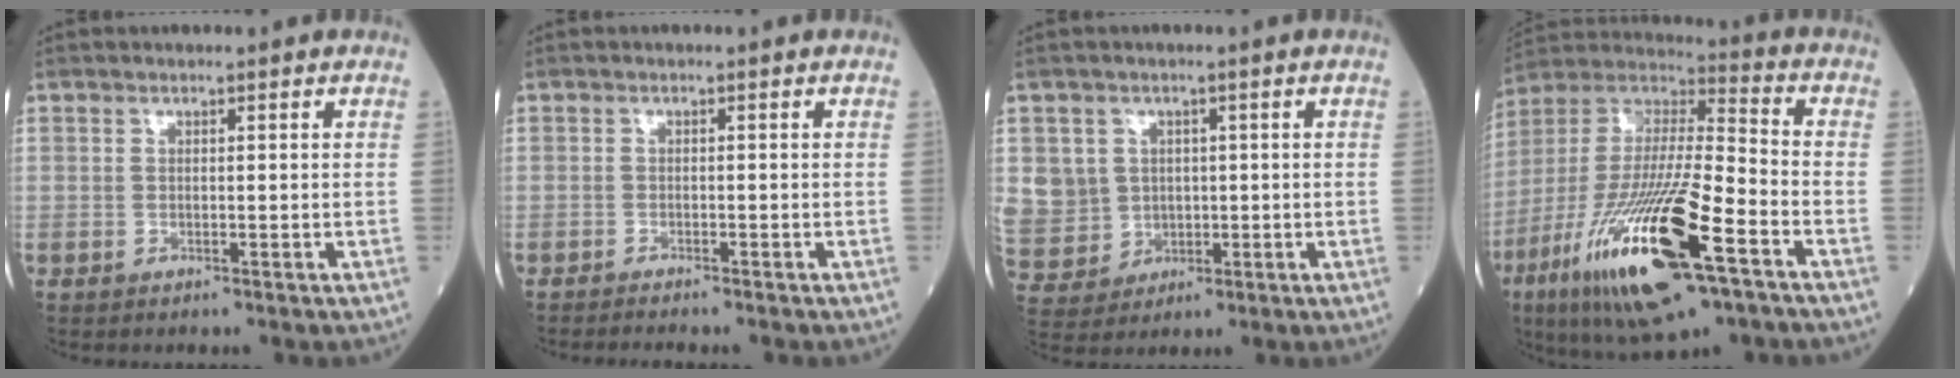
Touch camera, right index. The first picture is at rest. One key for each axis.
{"total": 2.4, "fx": -2.2, "fy": -0.1, "fz": 0.8, "tx": -0.015, "ty": -0.004, "tz": -0.032}
{"total": 9.6, "fx": 1.1, "fy": 9.3, "fz": 2.1, "tx": -0.070, "ty": 0.029, "tz": 0.042}
{"total": 25.1, "fx": -11.7, "fy": 4.6, "fz": 21.7, "tx": -0.450, "ty": -0.055, "tz": -0.208}